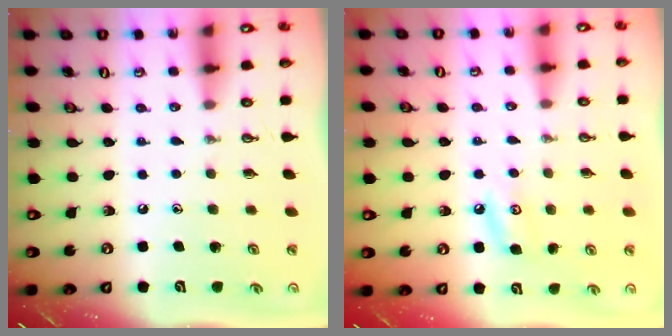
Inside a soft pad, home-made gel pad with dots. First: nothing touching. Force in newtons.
{"total": 6.0, "press": 6.0, "slide": 0.5}